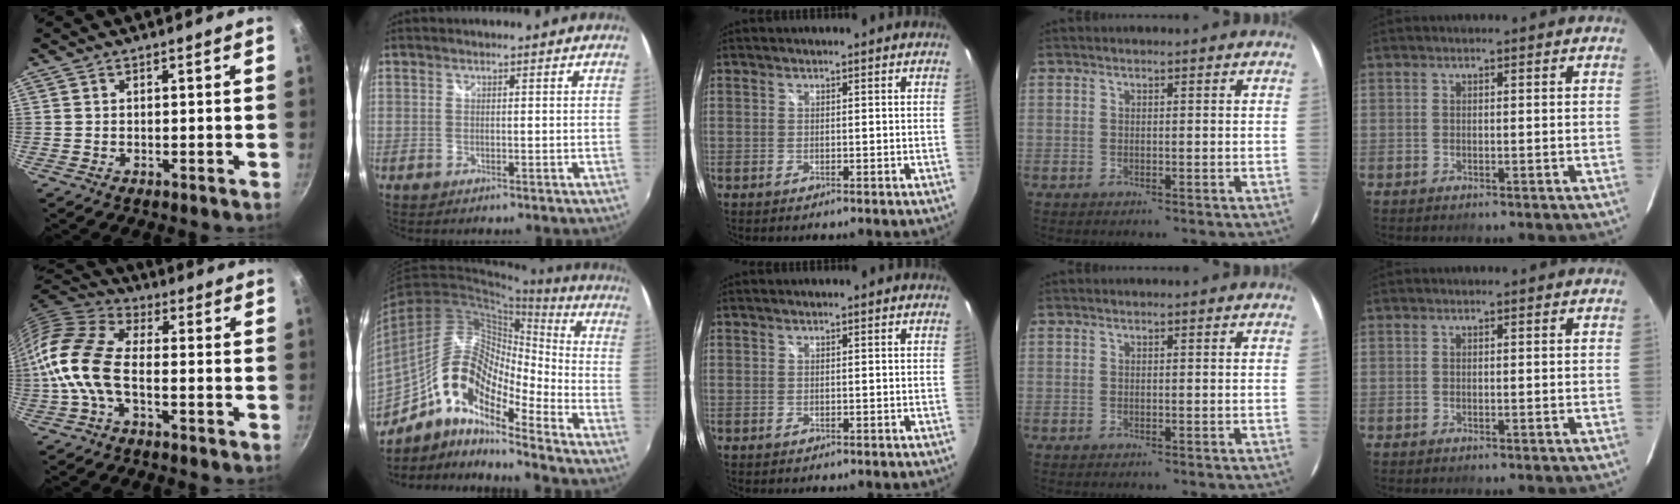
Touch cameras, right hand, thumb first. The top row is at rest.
{"thumb": {"total": 12.7, "force": [-3.1, 6.9, 10.2], "torque": [-0.208, 0.036, -0.079]}, "index": {"total": 17.0, "force": [-8.9, 6.7, 12.8], "torque": [-0.230, 0.004, -0.183]}}